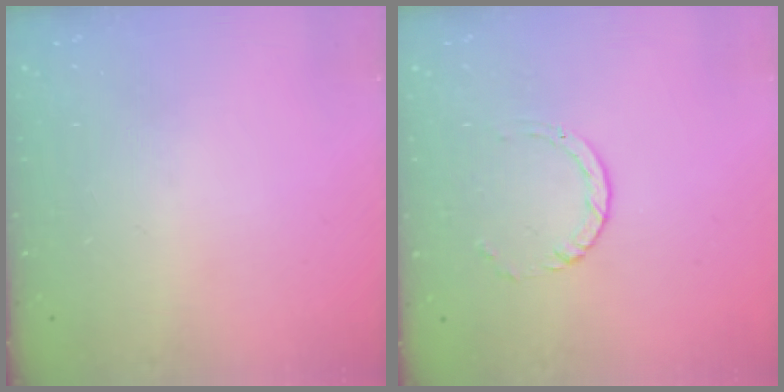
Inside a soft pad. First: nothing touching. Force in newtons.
{"total": 1.0, "press": 1.0, "slide": 0.1}